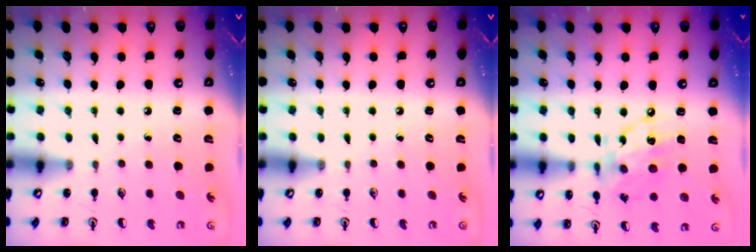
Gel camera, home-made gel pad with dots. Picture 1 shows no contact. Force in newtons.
{"total": 0.0}
{"total": 13.4, "press": 13.4, "slide": 1.0}